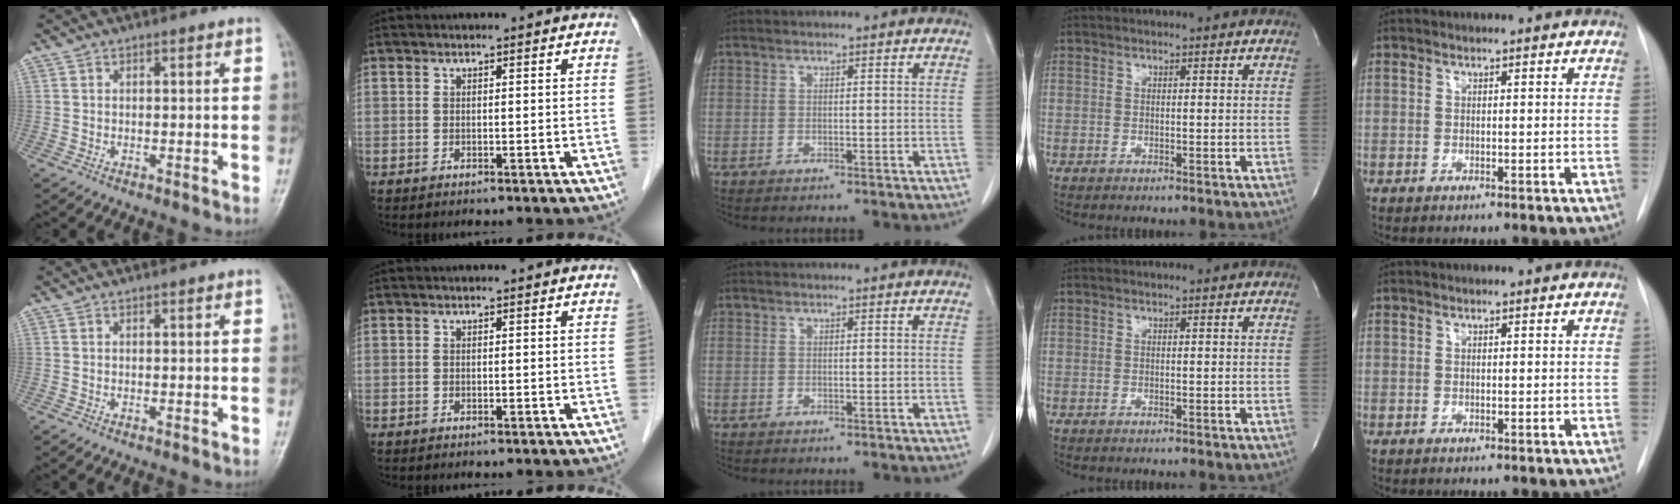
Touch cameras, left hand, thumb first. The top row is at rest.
{}